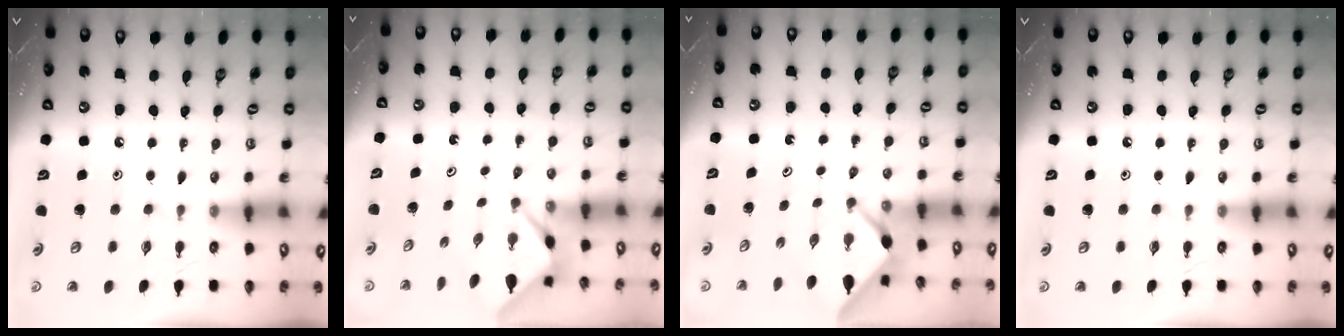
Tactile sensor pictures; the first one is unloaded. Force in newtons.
{"total": 2.8, "press": 2.8, "slide": 0.1}
{"total": 2.4, "press": 2.4, "slide": 0.4}
{"total": 0.0}